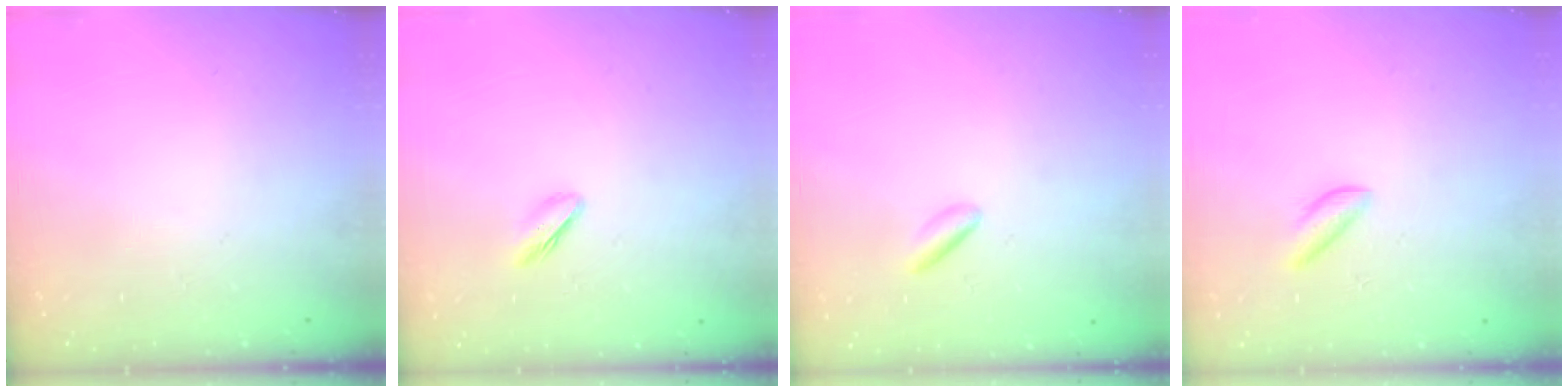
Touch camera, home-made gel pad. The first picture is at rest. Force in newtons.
{"total": 3.5, "press": 3.3, "slide": 1.0}
{"total": 1.4, "press": 1.2, "slide": 0.7}
{"total": 2.9, "press": 2.9, "slide": 0.3}